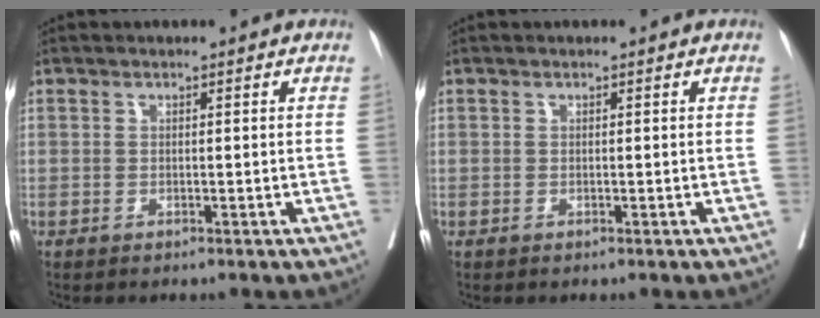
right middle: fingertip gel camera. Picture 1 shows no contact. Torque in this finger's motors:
{"motor_torque": [0.51, -0.50, -0.25, -0.21]}